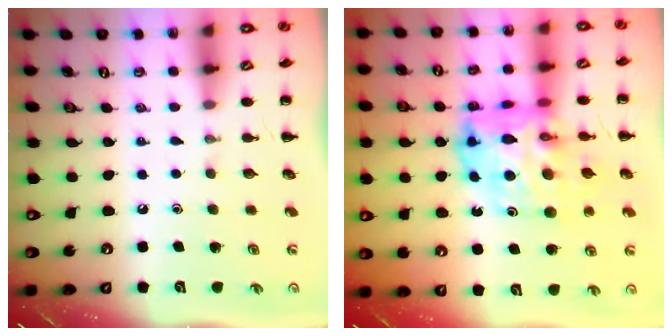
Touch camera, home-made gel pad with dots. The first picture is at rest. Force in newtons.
{"total": 17.2, "press": 16.4, "slide": 5.1}